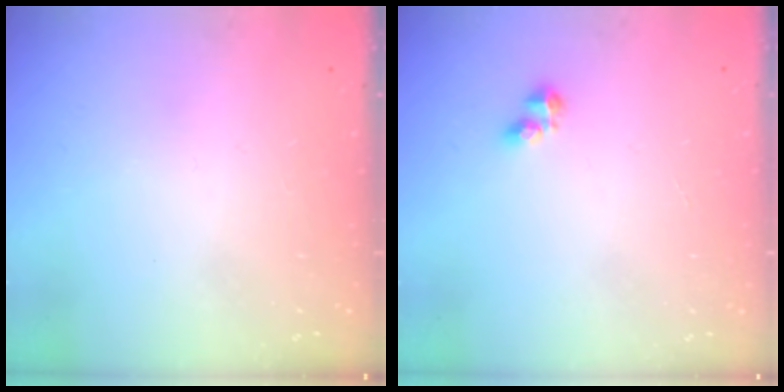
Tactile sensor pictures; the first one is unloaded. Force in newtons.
{"total": 2.5, "press": 2.5, "slide": 0.5}